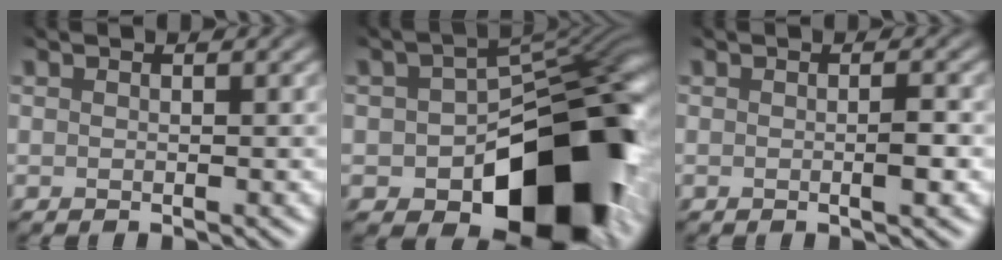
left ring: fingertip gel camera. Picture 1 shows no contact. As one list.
[{"total": 15.9, "force": [-5.8, 9.4, 11.5], "torque": [-0.116, -0.018, -0.084]}, {"total": 1.5, "force": [-0.7, 0.3, 1.4], "torque": [-0.022, -0.001, -0.006]}]